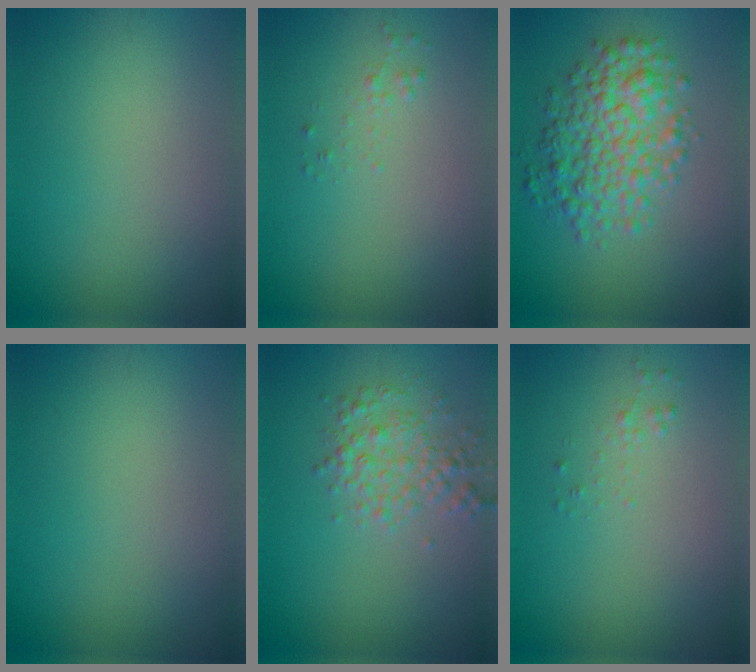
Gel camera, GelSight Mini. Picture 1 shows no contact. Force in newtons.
{"total": 0.6, "press": 0.6, "slide": 0.1}
{"total": 5.7, "press": 5.7, "slide": 0.1}
{"total": 0.0}
{"total": 2.8, "press": 2.8, "slide": 0.0}
{"total": 0.6, "press": 0.6, "slide": 0.1}